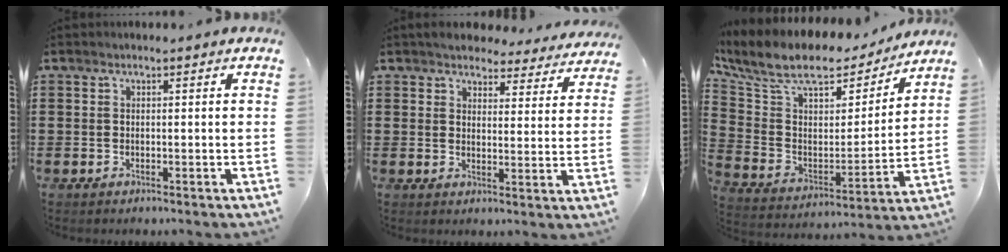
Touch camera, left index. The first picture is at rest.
{"total": 4.4, "force": [4.3, 0.7, 0.5], "torque": [-0.023, -0.025, 0.073]}
{"total": 10.8, "force": [8.4, 4.1, 5.4], "torque": [-0.143, -0.047, 0.147]}